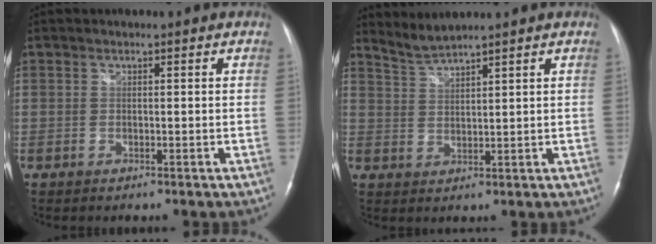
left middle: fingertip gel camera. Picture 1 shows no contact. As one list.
[{"total": 3.2, "force": [3.1, -1.0, 0.1], "torque": [-0.011, -0.001, 0.070]}]